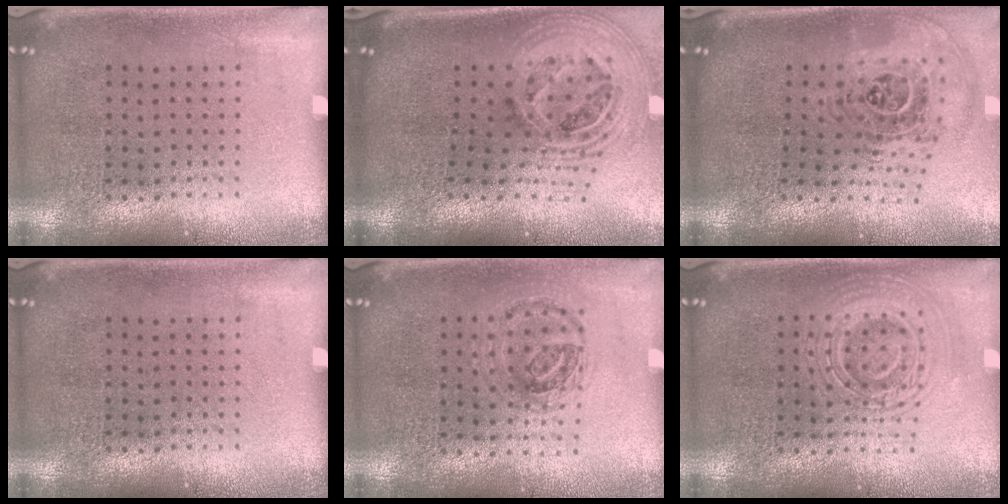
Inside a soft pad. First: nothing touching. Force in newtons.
{"total": 2.5, "press": 1.8, "slide": 1.8}
{"total": 1.7, "press": 1.4, "slide": 0.9}
{"total": 0.0}
{"total": 0.9, "press": 0.9, "slide": 0.3}
{"total": 2.7, "press": 2.7, "slide": 0.5}